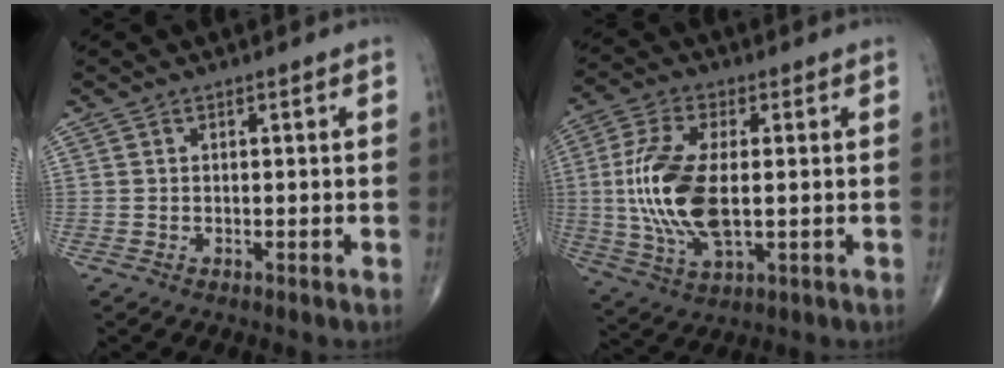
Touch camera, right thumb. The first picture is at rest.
{"total": 15.1, "force": [-0.1, 6.9, 13.5], "torque": [-0.291, -0.007, 0.002]}